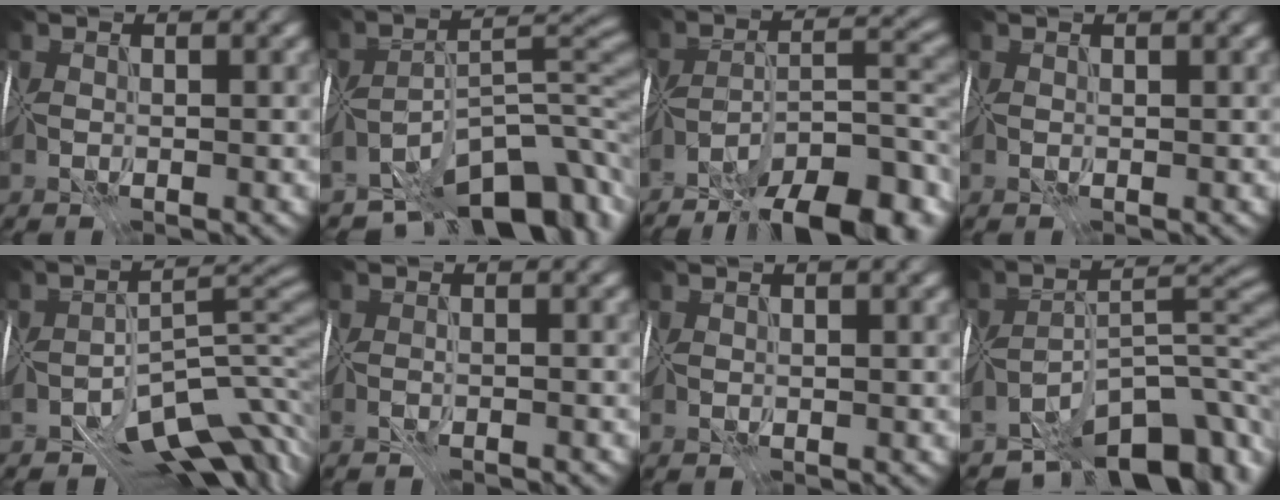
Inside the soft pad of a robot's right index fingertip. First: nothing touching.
{"total": 11.2, "force": [-8.3, 4.6, 5.8], "torque": [-0.060, 0.010, -0.133]}
{"total": 12.7, "force": [-9.3, 3.9, 7.8], "torque": [-0.122, 0.013, -0.147]}
{"total": 0.6, "force": [0.5, 0.1, 0.4], "torque": [-0.004, 0.001, 0.011]}
{"total": 9.1, "force": [-5.8, 3.8, 5.9], "torque": [-0.061, 0.003, -0.099]}
{"total": 1.2, "force": [-1.1, -0.4, 0.0], "torque": [0.008, -0.002, -0.020]}
{"total": 0.6, "force": [0.2, 0.2, 0.5], "torque": [-0.007, 0.001, 0.007]}
{"total": 10.2, "force": [-7.6, 3.8, 5.7], "torque": [-0.051, 0.012, -0.130]}